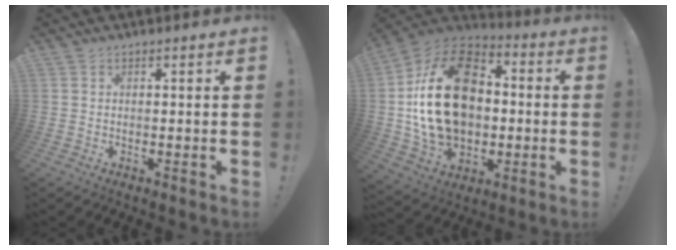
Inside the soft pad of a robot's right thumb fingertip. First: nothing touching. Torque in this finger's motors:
{"motor_torque": [2.51, 2.50, 0.43, 0.03, 0.26]}